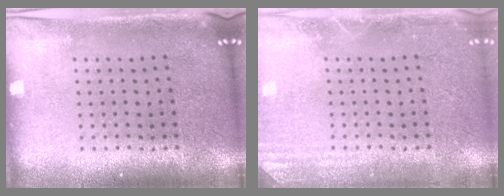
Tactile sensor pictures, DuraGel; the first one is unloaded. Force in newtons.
{"total": 2.2, "press": 2.1, "slide": 0.3}